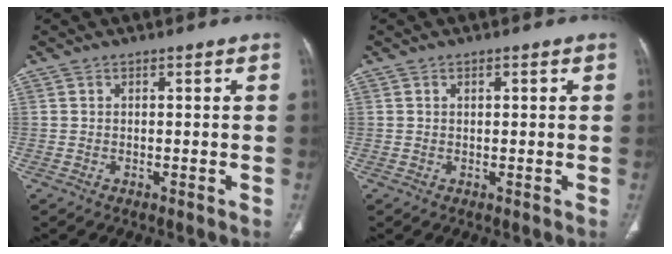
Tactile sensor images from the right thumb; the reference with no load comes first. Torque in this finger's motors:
{"motor_torque": [-0.02, -0.10, -0.17, 0.02, 0.06]}